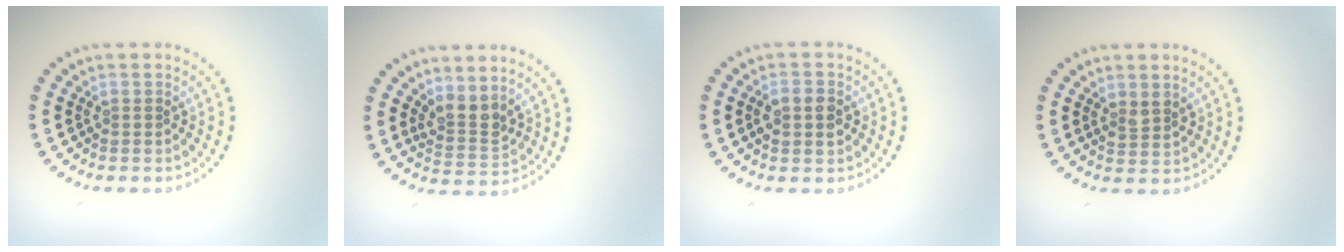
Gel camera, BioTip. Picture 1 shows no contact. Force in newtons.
{"total": 2.6, "press": 2.0, "slide": 1.7}
{"total": 3.0, "press": 3.0, "slide": 0.2}
{"total": 1.3, "press": 1.2, "slide": 0.6}